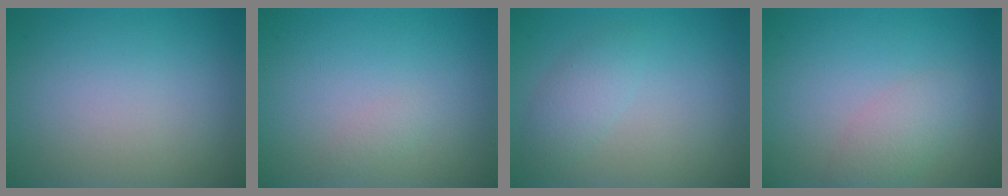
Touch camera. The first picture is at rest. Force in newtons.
{"total": 0.6, "press": 0.6, "slide": 0.0}
{"total": 2.0, "press": 2.0, "slide": 0.2}
{"total": 2.1, "press": 2.1, "slide": 0.1}